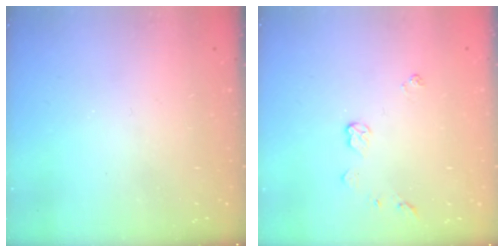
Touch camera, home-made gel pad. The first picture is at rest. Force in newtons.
{"total": 5.0, "press": 5.0, "slide": 0.3}